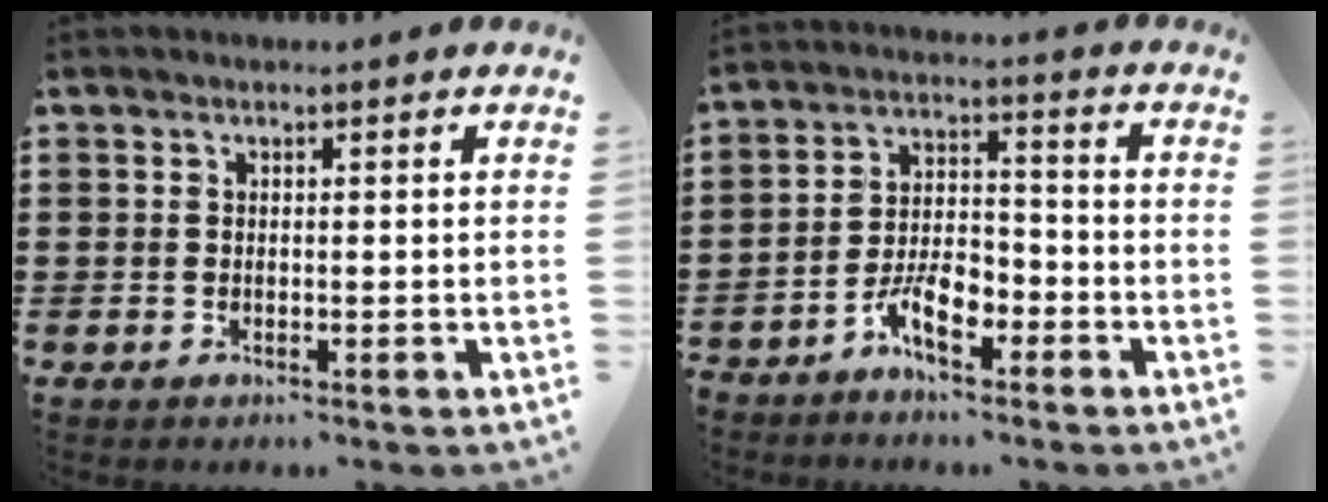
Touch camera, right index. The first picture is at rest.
{"total": 6.2, "force": [-4.1, 2.6, 3.9], "torque": [-0.077, 0.012, -0.078]}